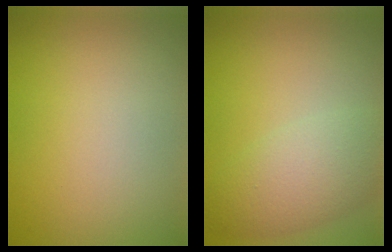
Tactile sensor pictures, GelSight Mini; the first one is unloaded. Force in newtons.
{"total": 4.6, "press": 4.6, "slide": 0.2}